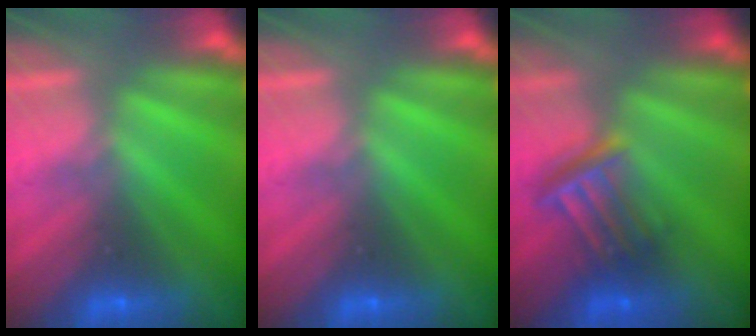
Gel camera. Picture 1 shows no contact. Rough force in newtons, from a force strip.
{"total": 0.0}
{"total": 3.4}